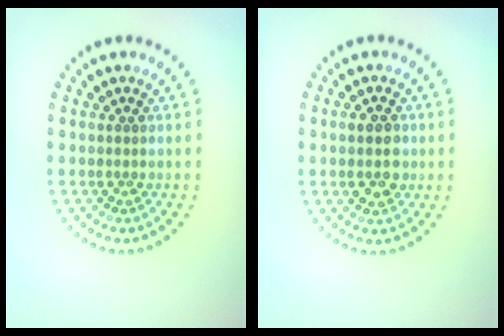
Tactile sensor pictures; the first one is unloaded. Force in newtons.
{"total": 3.0, "press": 3.0, "slide": 0.1}